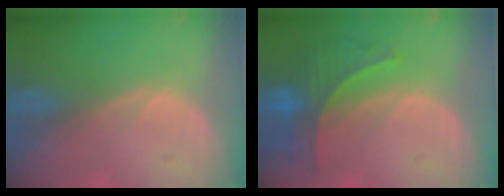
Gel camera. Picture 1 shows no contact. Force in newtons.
{"total": 6.8, "press": 6.3, "slide": 2.5}